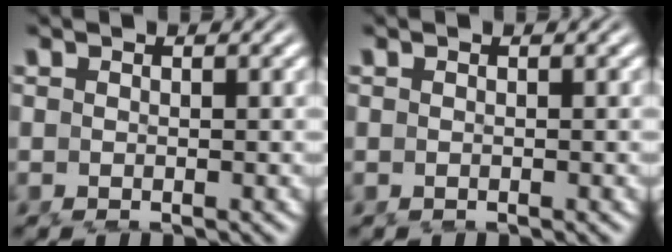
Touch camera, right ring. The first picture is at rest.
{"total": 0.0}